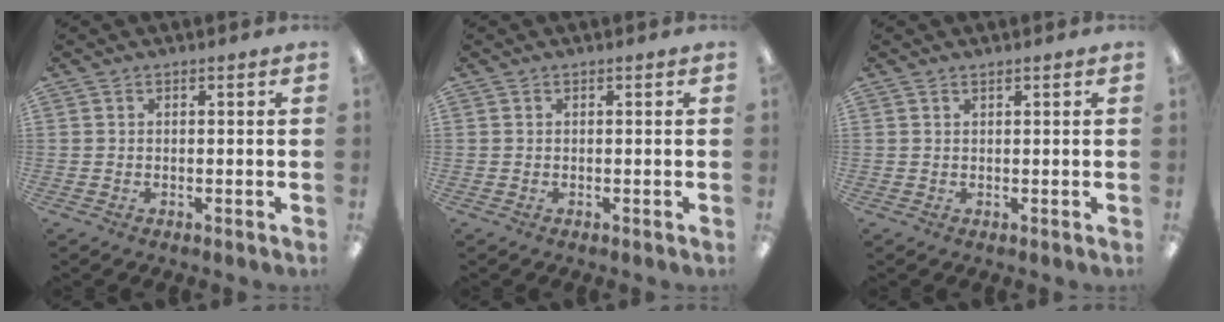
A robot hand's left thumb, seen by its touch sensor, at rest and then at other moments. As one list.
[{"total": 0.0}, {"total": 0.8, "force": [0.7, 0.2, 0.4], "torque": [-0.008, 0.001, 0.012]}]